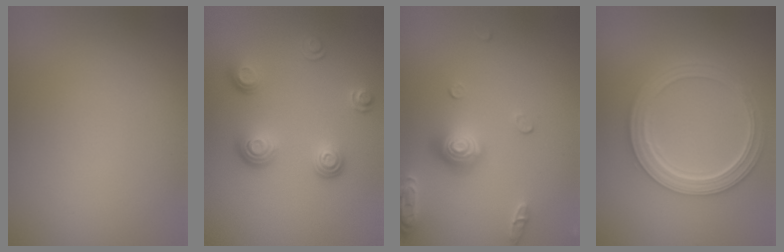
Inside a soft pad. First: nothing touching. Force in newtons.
{"total": 3.5, "press": 2.6, "slide": 2.4}
{"total": 3.6, "press": 2.9, "slide": 2.2}
{"total": 5.0, "press": 3.9, "slide": 3.1}